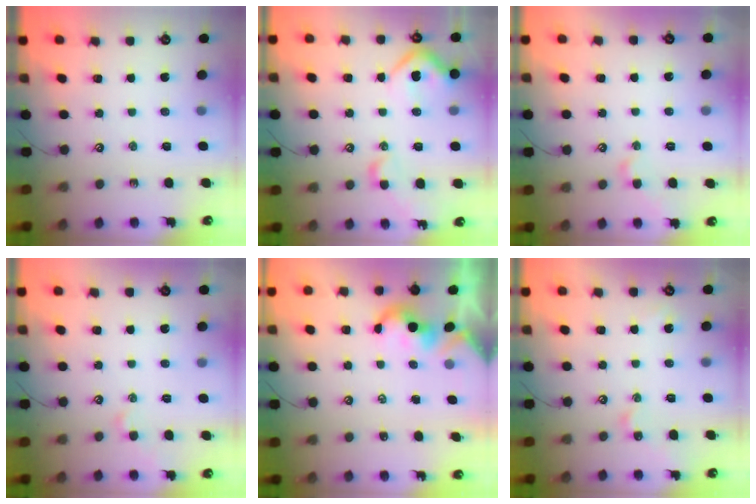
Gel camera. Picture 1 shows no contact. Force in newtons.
{"total": 10.5, "press": 10.5, "slide": 1.3}
{"total": 1.6, "press": 1.3, "slide": 0.8}
{"total": 1.9, "press": 1.8, "slide": 0.4}
{"total": 2.0, "press": 1.9, "slide": 0.4}
{"total": 2.8, "press": 2.8, "slide": 0.5}